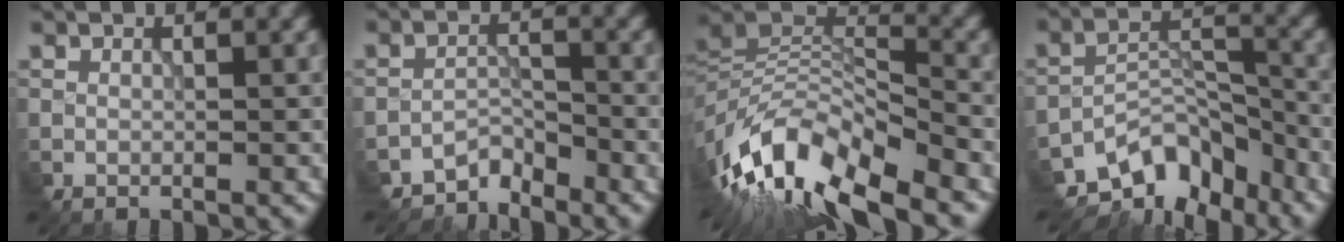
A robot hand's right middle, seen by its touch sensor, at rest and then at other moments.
{"total": 2.5, "force": [-2.4, 0.4, -0.4], "torque": [0.008, 0.010, -0.049]}
{"total": 11.9, "force": [-7.5, 4.9, 7.8], "torque": [-0.154, 0.007, -0.138]}
{"total": 7.8, "force": [-6.2, 3.6, 3.1], "torque": [-0.038, -0.004, -0.112]}